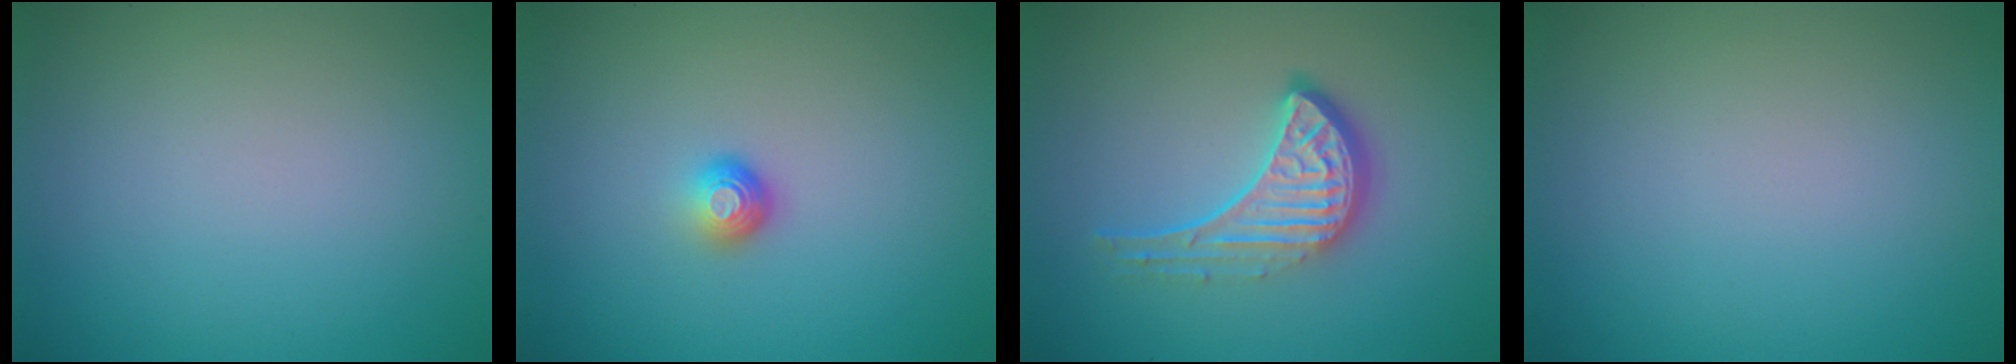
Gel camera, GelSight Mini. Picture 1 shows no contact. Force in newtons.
{"total": 1.4, "press": 1.1, "slide": 1.0}
{"total": 4.6, "press": 3.3, "slide": 3.2}
{"total": 0.0}